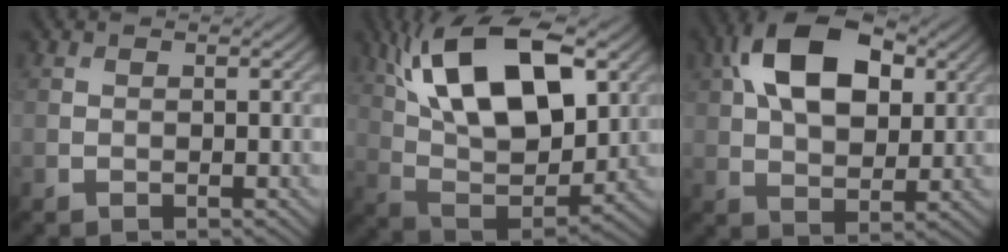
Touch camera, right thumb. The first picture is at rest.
{"total": 17.1, "force": [7.0, 7.9, 13.4], "torque": [-0.266, 0.018, 0.119]}
{"total": 13.4, "force": [4.4, 7.9, 9.9], "torque": [-0.192, 0.023, 0.072]}